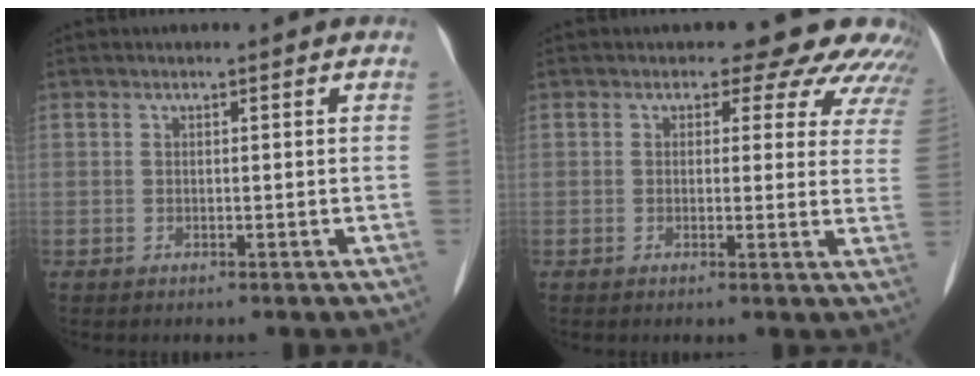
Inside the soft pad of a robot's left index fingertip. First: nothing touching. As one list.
[{"total": 10.5, "force": [9.2, 4.3, 2.7], "torque": [0.004, -0.004, 0.065]}]